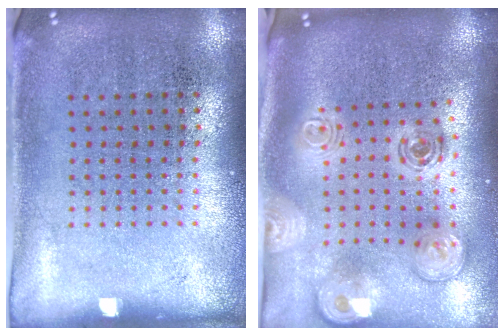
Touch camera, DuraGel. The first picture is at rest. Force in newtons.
{"total": 2.5, "press": 1.9, "slide": 1.6}